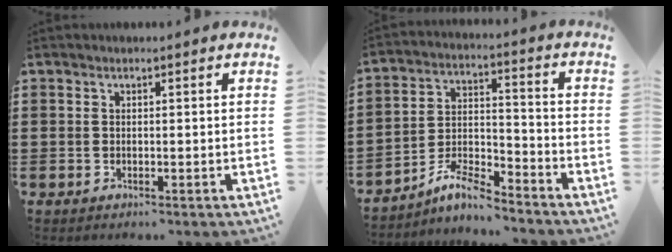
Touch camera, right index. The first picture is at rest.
{"total": 7.3, "force": [-6.2, 1.6, 3.4], "torque": [-0.073, -0.001, -0.119]}